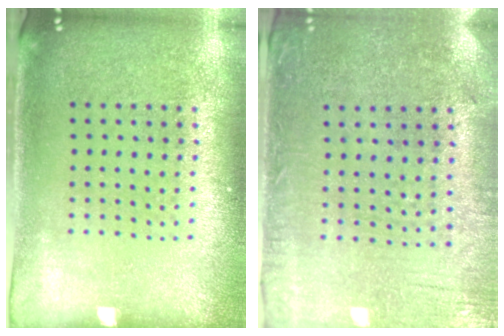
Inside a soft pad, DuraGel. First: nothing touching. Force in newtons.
{"total": 0.6, "press": 0.3, "slide": 0.5}